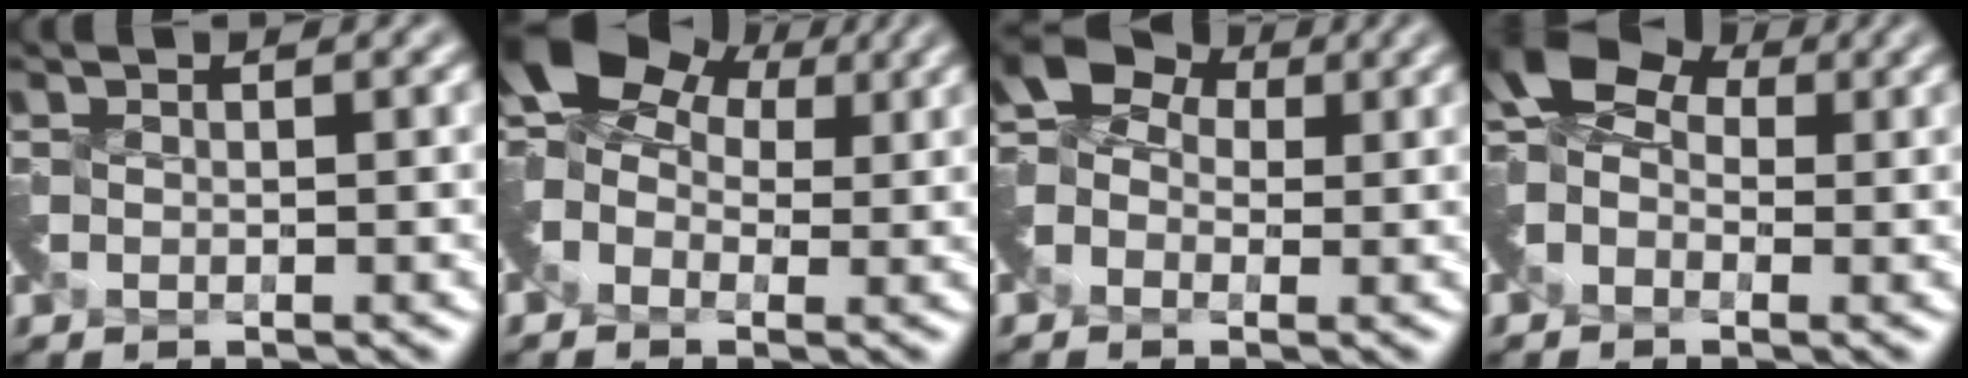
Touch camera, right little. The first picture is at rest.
{"total": 7.5, "force": [2.3, 5.1, 5.0], "torque": [-0.103, 0.015, 0.028]}
{"total": 5.9, "force": [0.3, 4.6, 3.7], "torque": [-0.072, 0.021, 0.002]}
{"total": 6.1, "force": [0.6, 4.2, 4.3], "torque": [-0.091, 0.013, -0.004]}